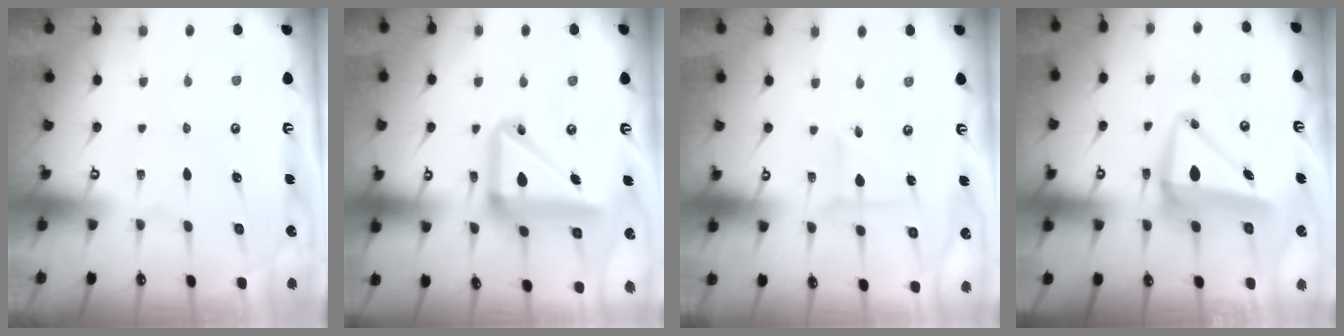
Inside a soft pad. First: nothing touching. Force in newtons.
{"total": 16.5, "press": 16.4, "slide": 2.0}
{"total": 3.3, "press": 3.3, "slide": 0.3}
{"total": 8.7, "press": 8.6, "slide": 1.6}